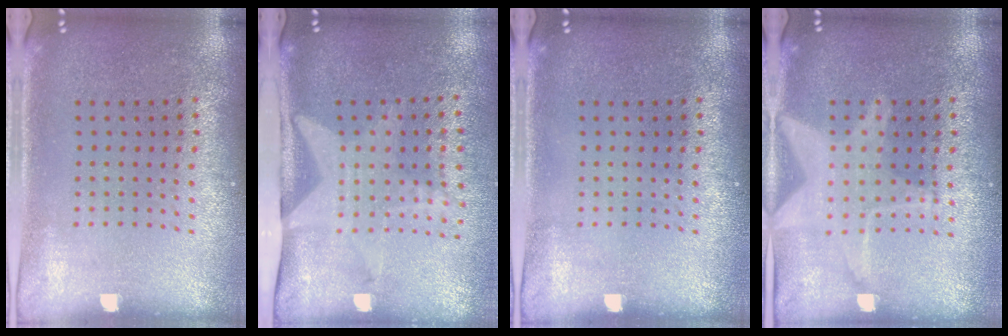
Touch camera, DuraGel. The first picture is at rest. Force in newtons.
{"total": 2.0, "press": 1.5, "slide": 1.3}
{"total": 0.0}
{"total": 1.9, "press": 1.9, "slide": 0.2}